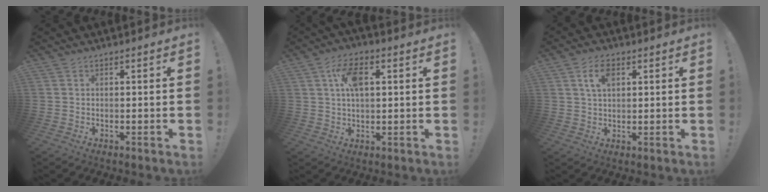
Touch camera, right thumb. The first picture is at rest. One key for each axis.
{"total": 8.6, "fx": 2.2, "fy": 4.5, "fz": 7.1, "tx": -0.117, "ty": 0.007, "tz": 0.040}
{"total": 6.1, "fx": 2.4, "fy": 3.4, "fz": 4.5, "tx": -0.077, "ty": 0.003, "tz": 0.042}